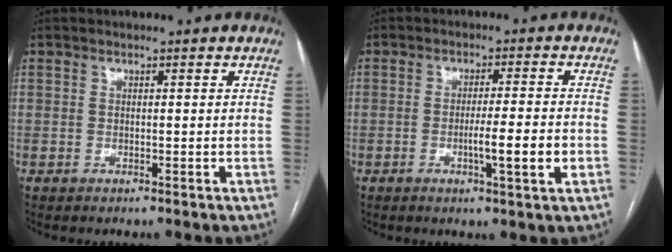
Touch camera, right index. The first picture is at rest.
{"total": 6.3, "force": [-1.8, -0.2, 6.1], "torque": [-0.095, -0.007, -0.027]}